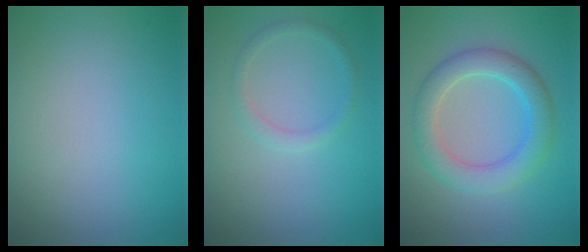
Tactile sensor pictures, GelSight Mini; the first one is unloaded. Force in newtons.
{"total": 1.3, "press": 1.3, "slide": 0.0}
{"total": 4.5, "press": 4.5, "slide": 0.3}